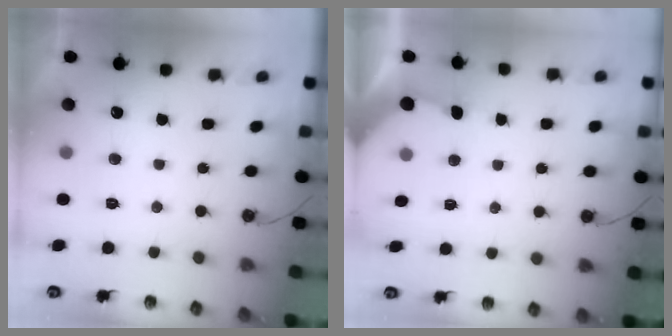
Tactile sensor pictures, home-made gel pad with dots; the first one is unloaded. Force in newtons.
{"total": 2.4, "press": 2.3, "slide": 0.3}